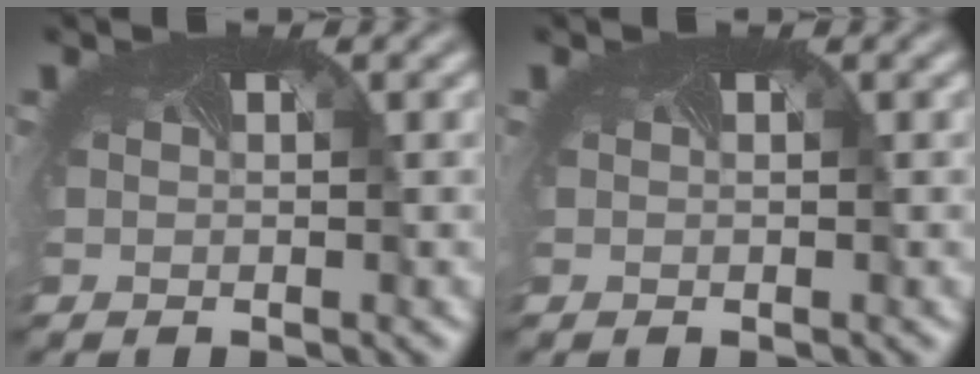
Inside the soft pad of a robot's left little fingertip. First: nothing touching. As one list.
[{"total": 0.0}]